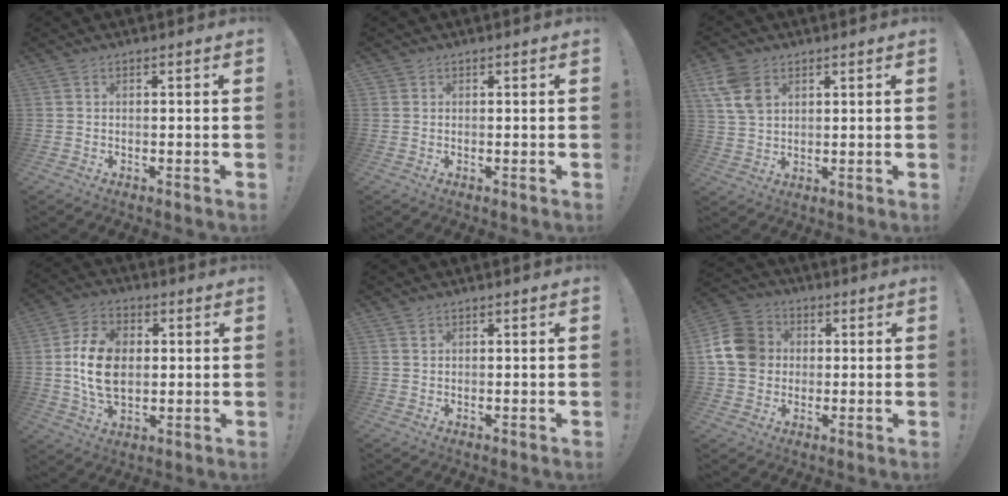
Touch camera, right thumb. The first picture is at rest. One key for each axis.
{"total": 0.8, "fx": 0.4, "fy": 0.6, "fz": 0.0, "tx": 0.000, "ty": 0.001, "tz": 0.008}
{"total": 9.2, "fx": 4.2, "fy": 6.2, "fz": 5.4, "tx": -0.110, "ty": -0.006, "tz": 0.082}
{"total": 14.9, "fx": 0.7, "fy": 10.5, "fz": 10.5, "tx": -0.182, "ty": 0.004, "tz": 0.012}
{"total": 0.9, "fx": 0.5, "fy": 0.7, "fz": 0.2, "tx": 0.011, "ty": -0.006, "tz": 0.006}
{"total": 13.5, "fx": 1.6, "fy": 11.8, "fz": 6.5, "tx": -0.106, "ty": 0.007, "tz": 0.036}